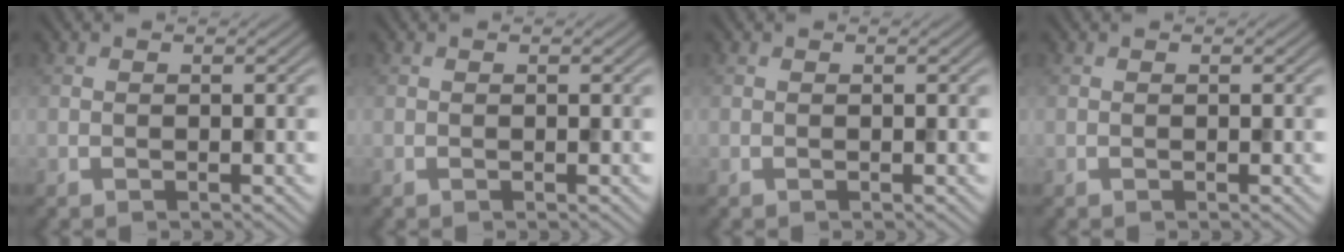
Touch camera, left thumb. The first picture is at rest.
{"total": 0.0}
{"total": 0.0}
{"total": 0.0}